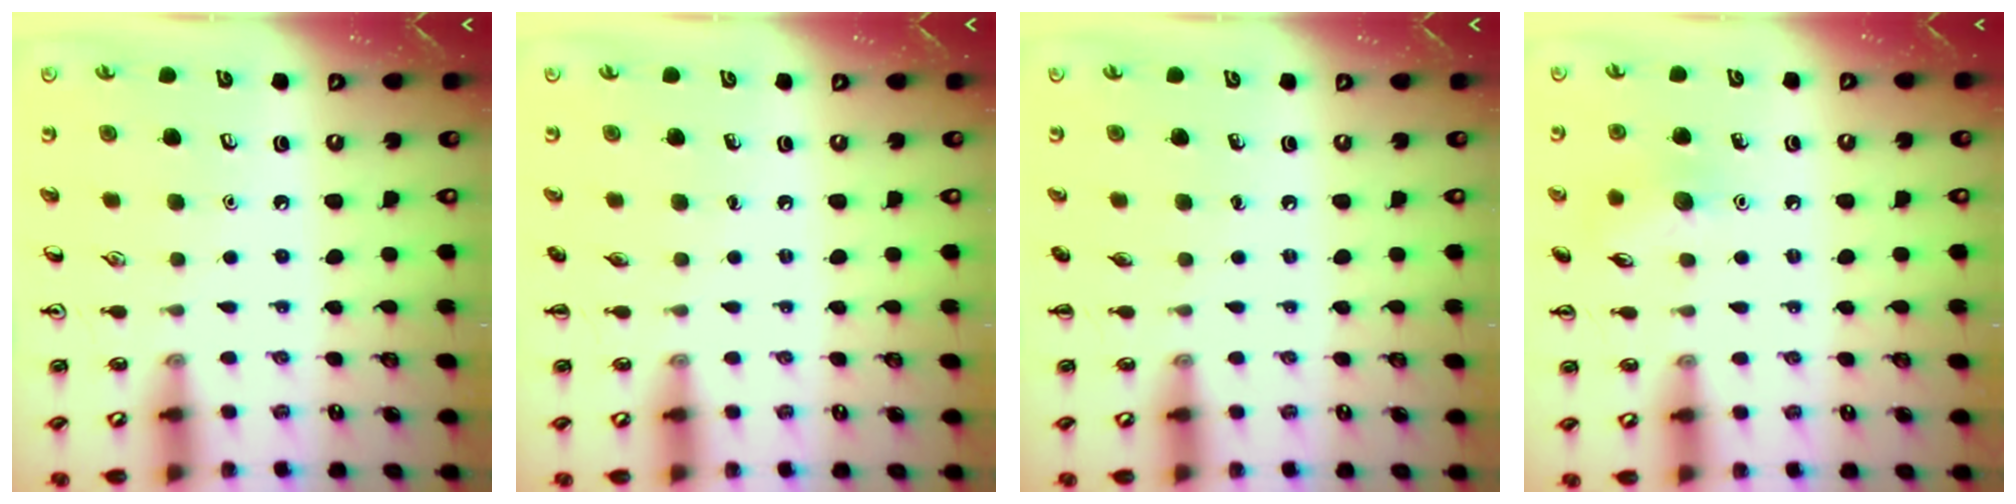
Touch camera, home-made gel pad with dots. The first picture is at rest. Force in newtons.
{"total": 0.0}
{"total": 0.0}
{"total": 8.5, "press": 8.4, "slide": 1.7}